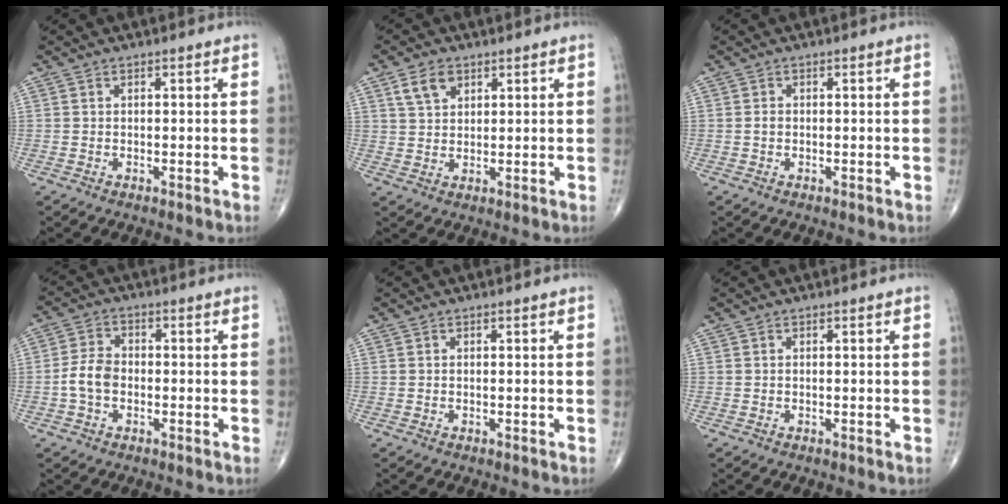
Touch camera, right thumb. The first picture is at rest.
{"total": 6.6, "force": [3.5, 4.3, 3.6], "torque": [-0.050, -0.013, 0.067]}
{"total": 0.9, "force": [-0.1, 0.7, 0.5], "torque": [-0.009, 0.002, -0.003]}
{"total": 5.2, "force": [-1.3, 3.7, 3.5], "torque": [-0.067, 0.017, -0.031]}
{"total": 0.0}
{"total": 0.0}